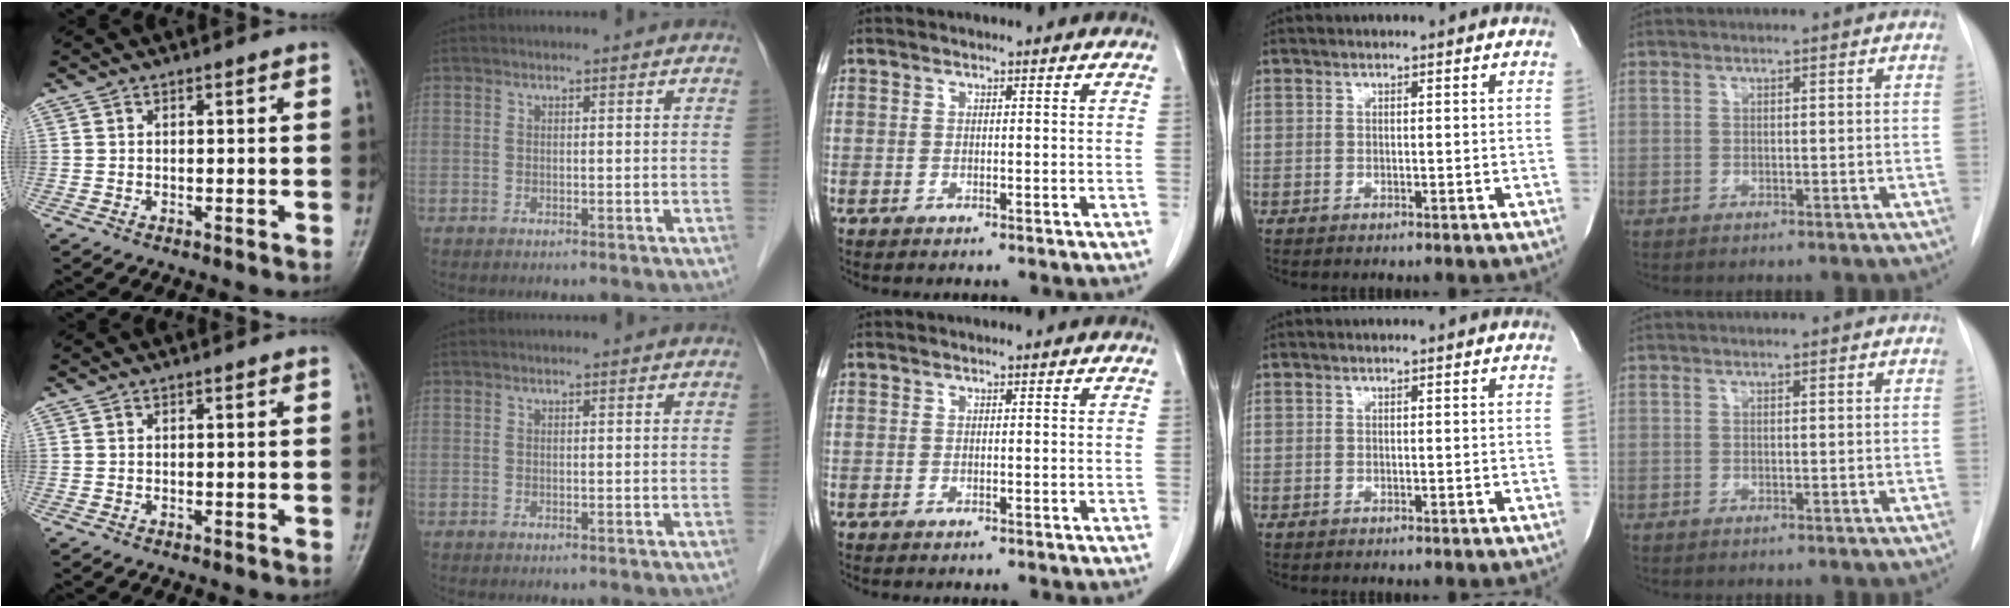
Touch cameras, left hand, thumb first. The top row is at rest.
{}